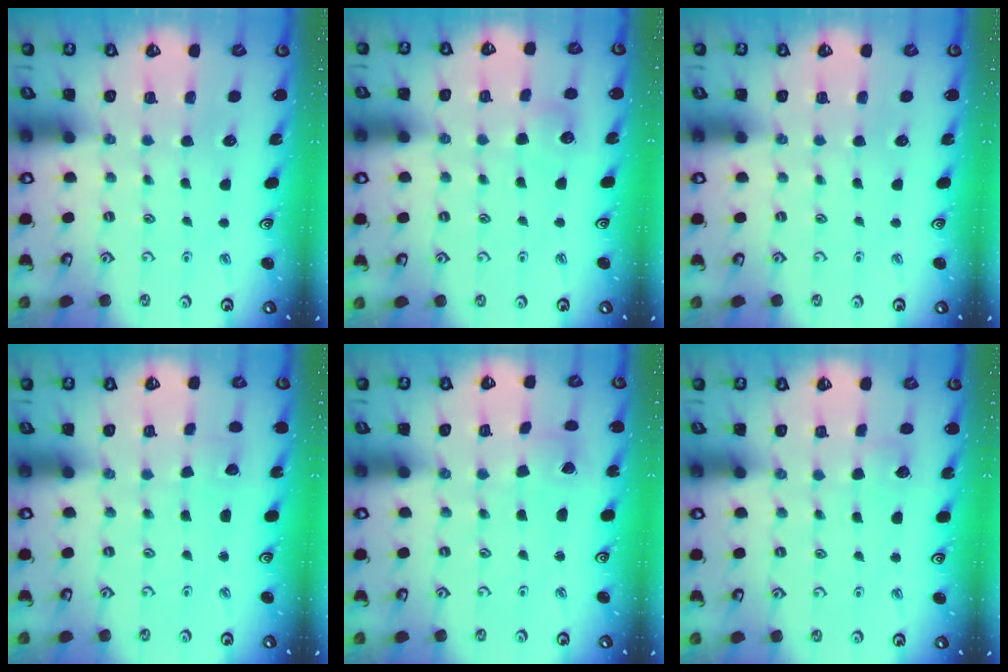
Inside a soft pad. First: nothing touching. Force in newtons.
{"total": 7.2, "press": 7.1, "slide": 0.8}
{"total": 0.0}
{"total": 2.4, "press": 2.4, "slide": 0.3}
{"total": 2.8, "press": 2.8, "slide": 0.1}
{"total": 4.1, "press": 4.1, "slide": 0.5}